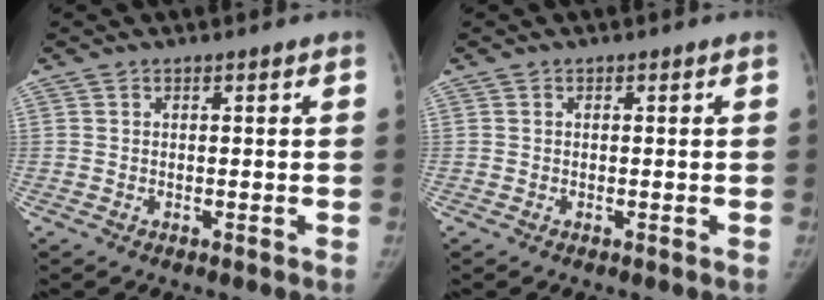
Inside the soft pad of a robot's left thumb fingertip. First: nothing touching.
{"total": 0.0}